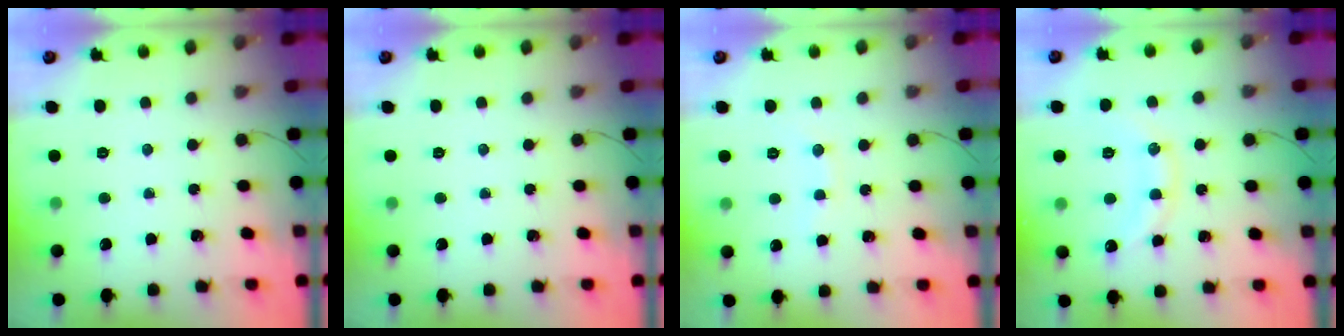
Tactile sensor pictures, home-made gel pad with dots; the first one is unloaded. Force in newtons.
{"total": 0.0}
{"total": 5.0, "press": 4.8, "slide": 1.4}
{"total": 13.4, "press": 13.3, "slide": 0.6}